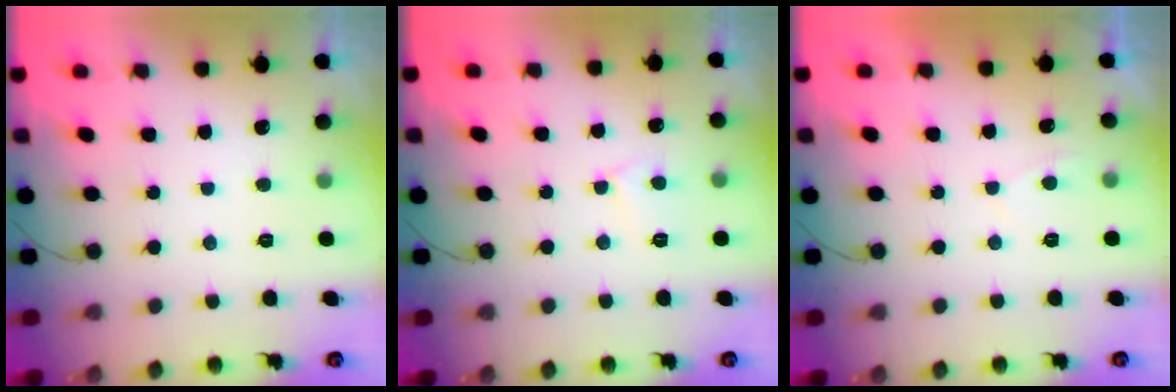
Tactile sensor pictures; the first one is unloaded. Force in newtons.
{"total": 4.1, "press": 4.1, "slide": 0.5}
{"total": 0.9, "press": 0.7, "slide": 0.5}